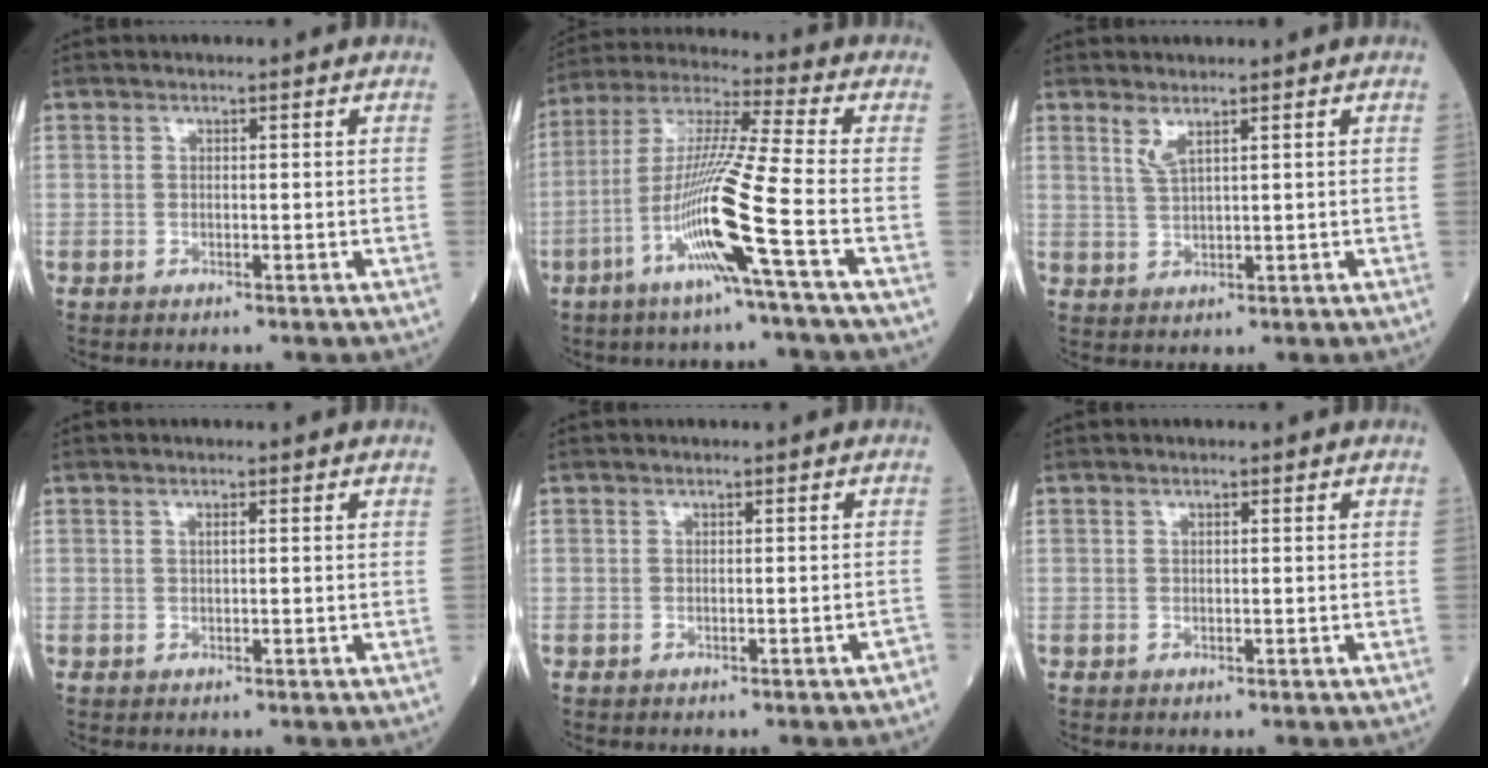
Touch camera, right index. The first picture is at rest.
{"total": 13.6, "force": [-5.2, -2.2, 12.4], "torque": [-0.247, -0.009, -0.105]}
{"total": 2.4, "force": [1.5, 0.0, 1.8], "torque": [-0.045, -0.006, 0.036]}
{"total": 0.7, "force": [0.2, 0.1, 0.6], "torque": [-0.015, 0.001, 0.005]}
{"total": 1.1, "force": [-0.9, 0.1, 0.6], "torque": [-0.005, -0.001, -0.008]}
{"total": 0.0}